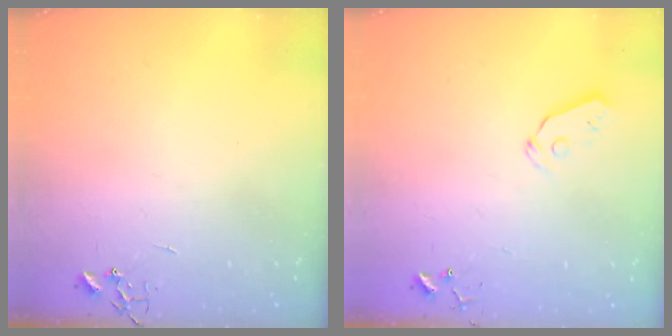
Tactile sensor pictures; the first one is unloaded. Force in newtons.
{"total": 4.9, "press": 4.8, "slide": 0.8}